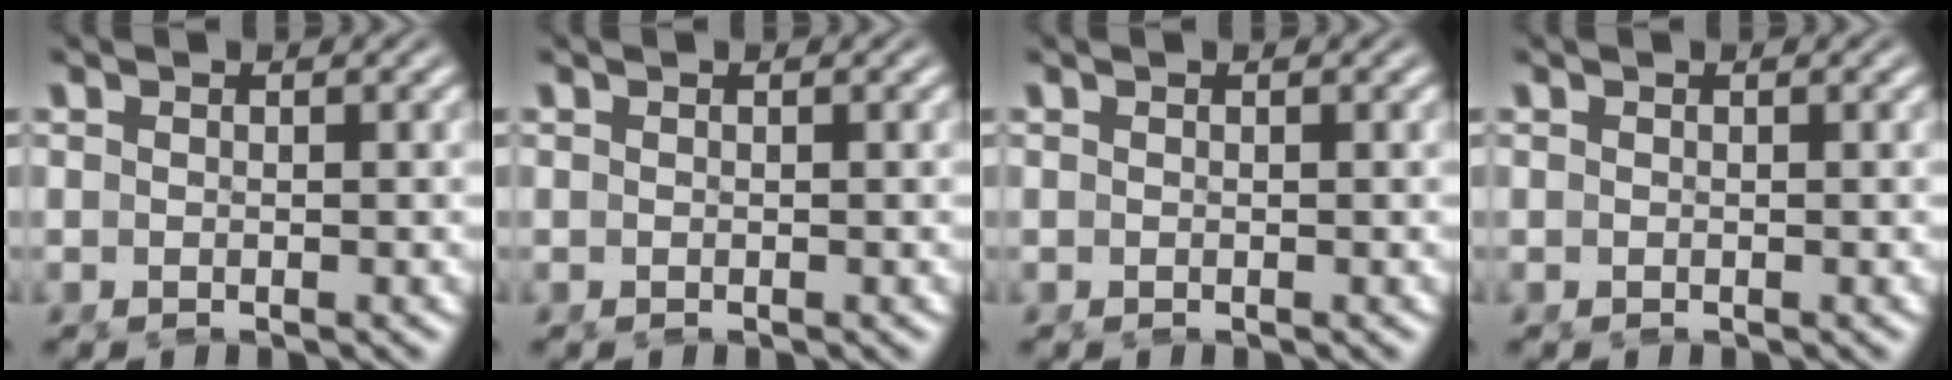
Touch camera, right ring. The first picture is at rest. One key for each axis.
{"total": 0.0}
{"total": 0.0}
{"total": 0.0}